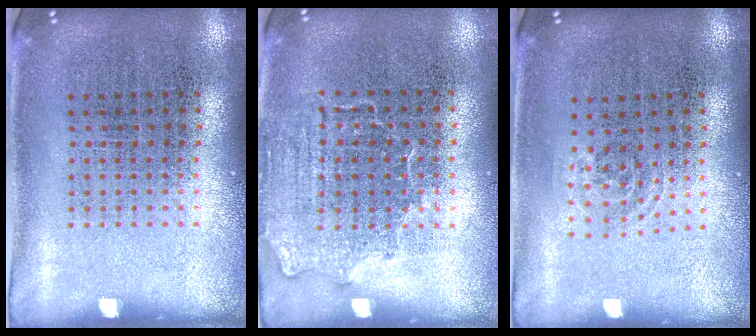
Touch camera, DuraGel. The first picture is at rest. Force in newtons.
{"total": 1.4, "press": 1.2, "slide": 0.7}
{"total": 0.8, "press": 0.5, "slide": 0.6}